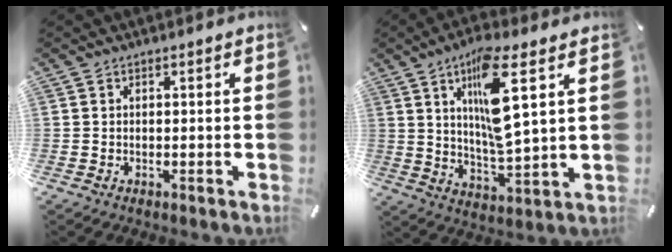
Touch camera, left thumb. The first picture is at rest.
{"total": 14.4, "force": [5.7, 3.5, 12.7], "torque": [-0.231, -0.018, 0.089]}